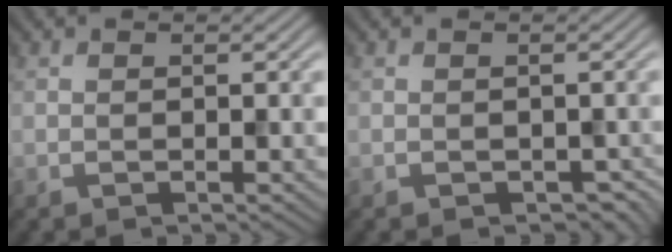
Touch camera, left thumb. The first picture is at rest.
{"total": 1.3, "force": [-0.7, 1.0, 0.5], "torque": [-0.016, -0.014, -0.008]}